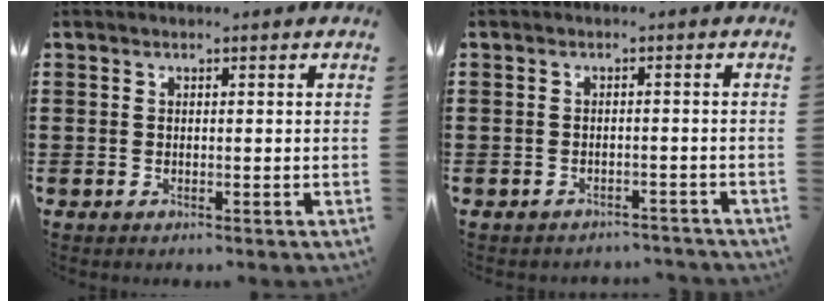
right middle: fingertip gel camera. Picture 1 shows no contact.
{"total": 1.7, "force": [-1.7, 0.2, 0.1], "torque": [-0.009, -0.002, -0.035]}